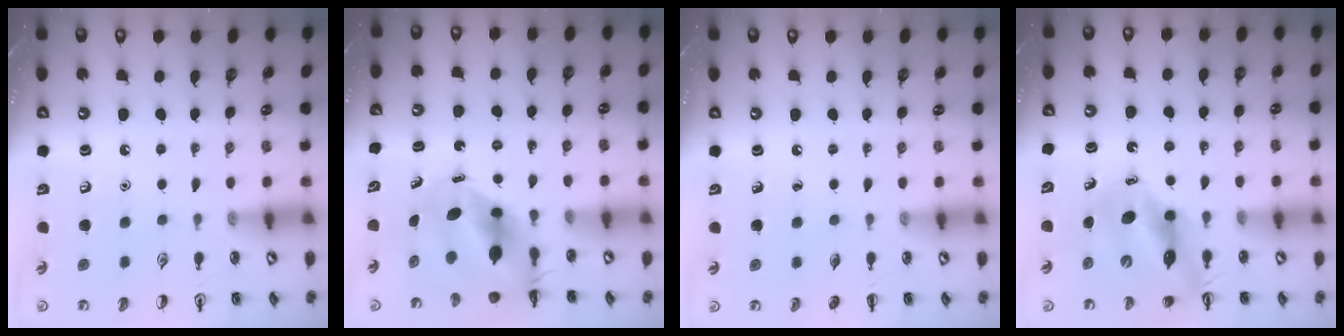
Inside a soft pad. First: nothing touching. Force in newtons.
{"total": 8.4, "press": 8.1, "slide": 2.3}
{"total": 0.0}
{"total": 12.0, "press": 11.4, "slide": 3.7}